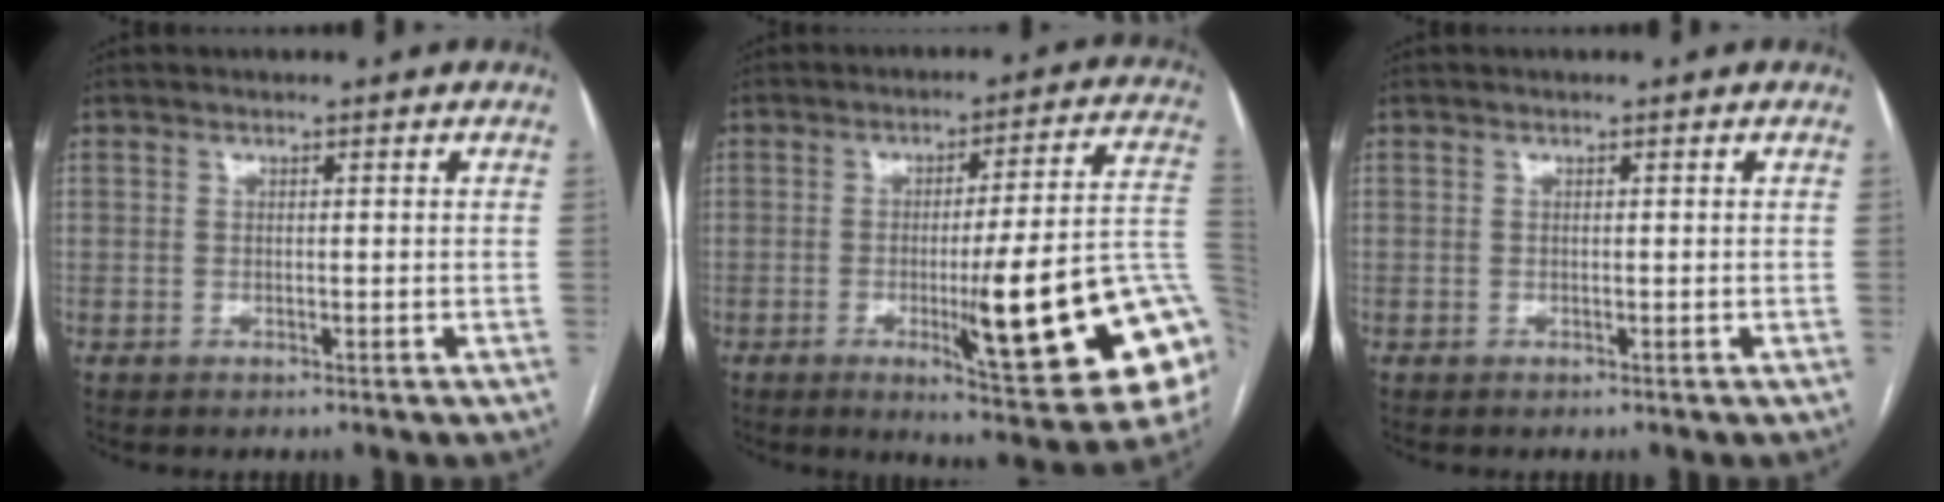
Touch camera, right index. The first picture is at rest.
{"total": 21.0, "force": [-5.2, 1.7, 20.2], "torque": [-0.189, 0.004, -0.060]}
{"total": 0.0}